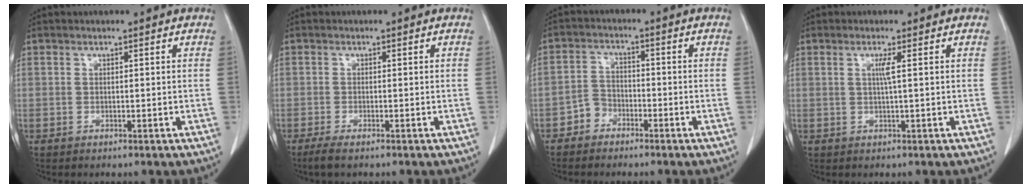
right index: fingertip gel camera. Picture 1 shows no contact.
{"total": 2.5, "force": [-1.8, 0.4, 1.7], "torque": [-0.033, -0.008, -0.032]}
{"total": 3.1, "force": [-2.0, 2.3, 0.4], "torque": [-0.002, 0.011, -0.042]}
{"total": 1.7, "force": [0.4, -0.4, 1.7], "torque": [-0.035, -0.001, 0.007]}